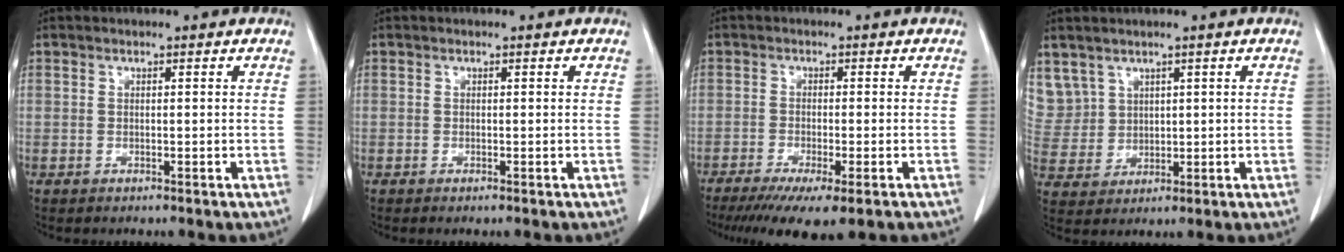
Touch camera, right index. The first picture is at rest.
{"total": 0.0}
{"total": 9.9, "force": [-6.9, 1.4, 7.0], "torque": [-0.102, -0.022, -0.105]}
{"total": 8.1, "force": [4.5, 6.7, 1.0], "torque": [-0.044, 0.024, 0.115]}